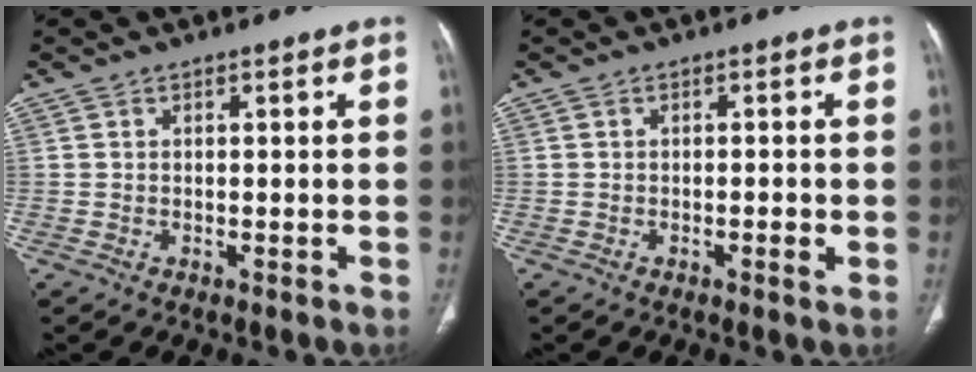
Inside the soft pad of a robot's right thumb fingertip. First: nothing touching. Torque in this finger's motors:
{"motor_torque": [-0.25, 0.36, -0.48, 0.06, -0.01]}